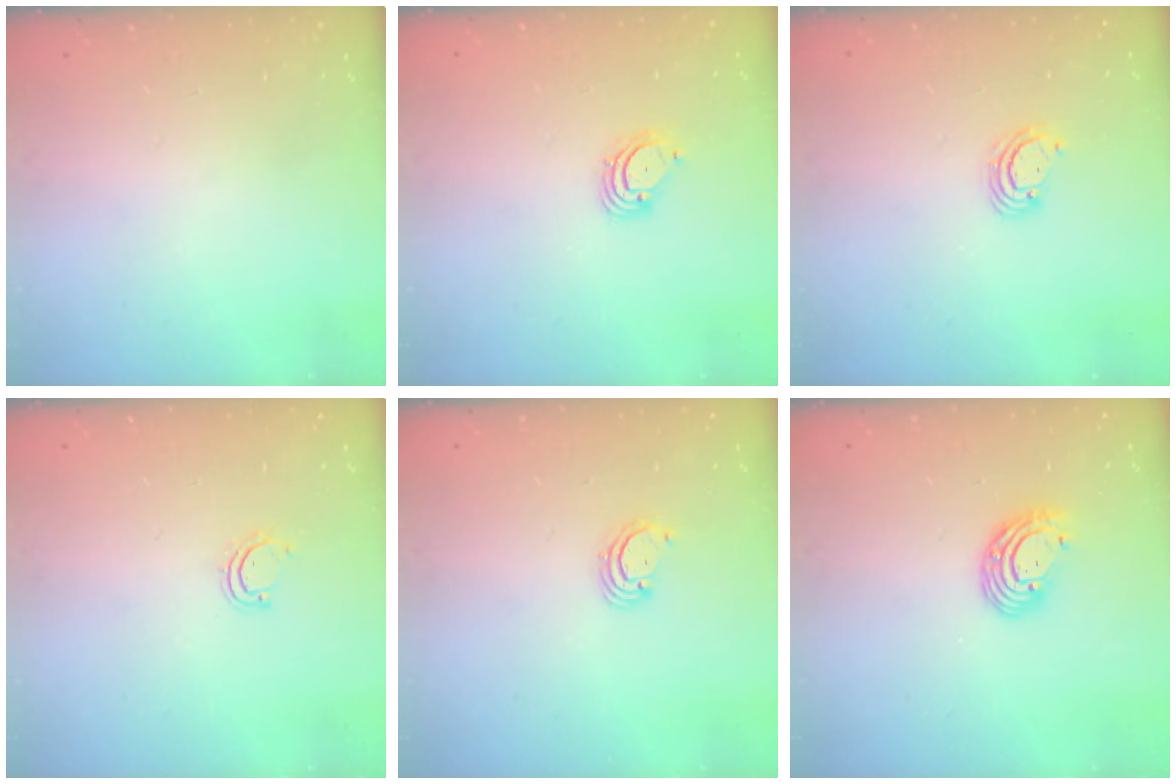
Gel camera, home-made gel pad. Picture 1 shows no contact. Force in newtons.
{"total": 3.6, "press": 3.6, "slide": 0.3}
{"total": 2.9, "press": 2.9, "slide": 0.3}
{"total": 3.3, "press": 3.3, "slide": 0.2}
{"total": 2.8, "press": 2.8, "slide": 0.2}
{"total": 8.2, "press": 8.1, "slide": 1.3}